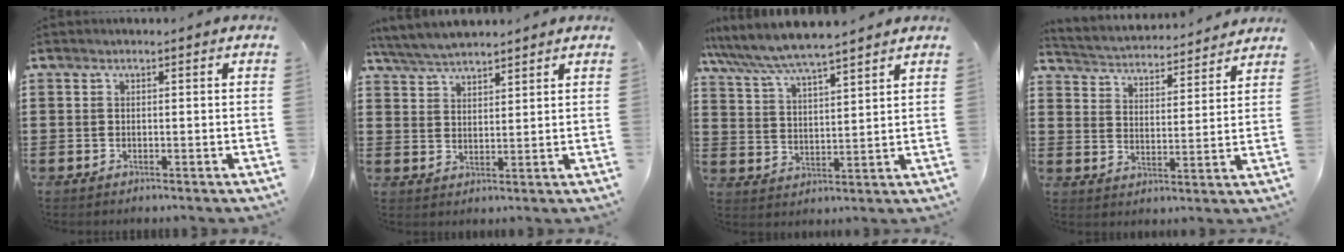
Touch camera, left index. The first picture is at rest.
{"total": 4.7, "force": [4.6, 0.8, 1.0], "torque": [-0.037, -0.009, 0.085]}
{"total": 5.8, "force": [5.4, 0.1, 2.1], "torque": [-0.063, -0.028, 0.092]}
{"total": 3.3, "force": [3.3, 0.1, -0.2], "torque": [-0.019, -0.031, 0.050]}